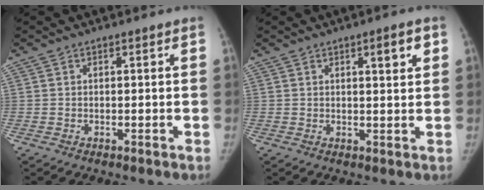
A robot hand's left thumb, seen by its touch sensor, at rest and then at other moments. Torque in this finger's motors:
{"motor_torque": [-0.05, 0.05, 0.60, -0.14, 0.01]}